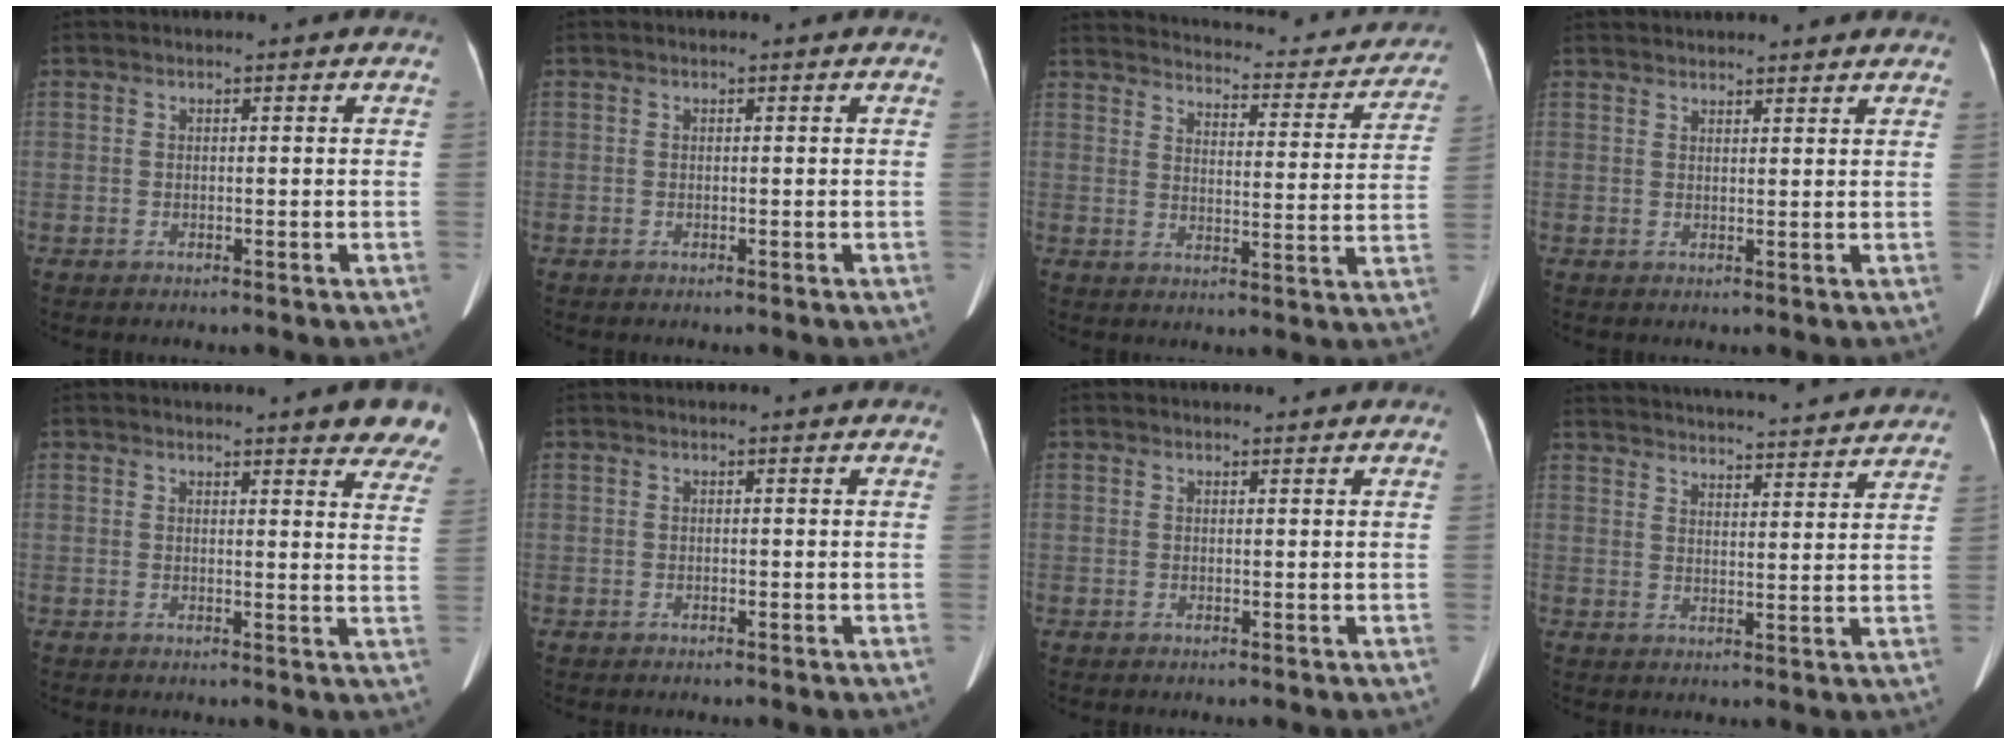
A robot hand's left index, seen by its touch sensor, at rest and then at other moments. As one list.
[{"total": 0.0}, {"total": 21.7, "force": [19.5, 5.6, 7.8], "torque": [-0.095, -0.030, 0.226]}, {"total": 9.4, "force": [8.7, 1.6, 3.0], "torque": [-0.027, 0.024, 0.102]}, {"total": 10.3, "force": [8.8, 1.6, 5.1], "torque": [-0.030, -0.032, 0.077]}, {"total": 0.6, "force": [0.4, 0.0, 0.4], "torque": [-0.005, 0.005, 0.003]}, {"total": 1.0, "force": [1.0, 0.0, 0.2], "torque": [-0.004, -0.007, 0.014]}, {"total": 26.3, "force": [24.9, 3.4, 8.0], "torque": [-0.132, -0.016, 0.319]}]